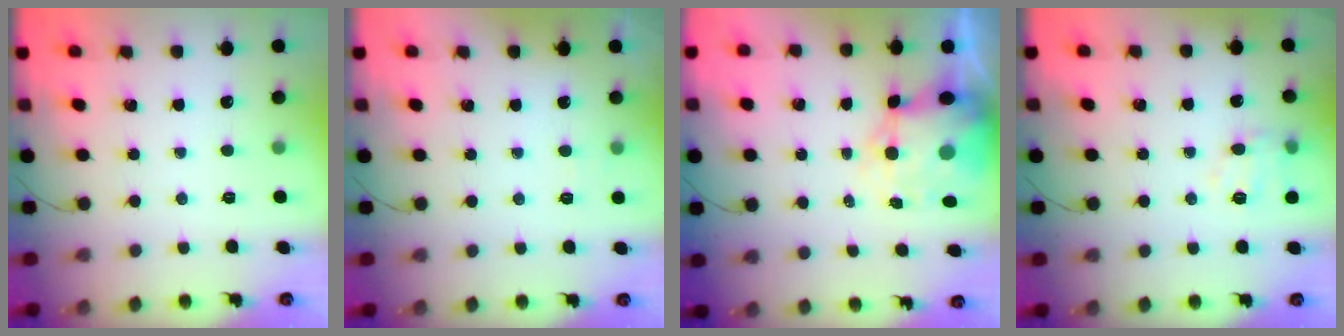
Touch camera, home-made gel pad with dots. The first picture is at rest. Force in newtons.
{"total": 4.0, "press": 3.8, "slide": 1.1}
{"total": 10.3, "press": 10.0, "slide": 2.5}
{"total": 9.8, "press": 9.7, "slide": 1.4}